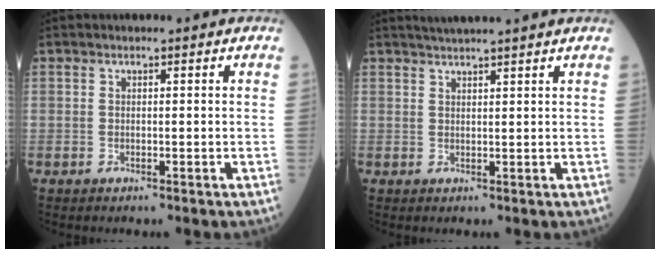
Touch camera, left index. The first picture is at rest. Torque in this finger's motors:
{"motor_torque": [0.81, -0.99, 0.07, 0.06]}